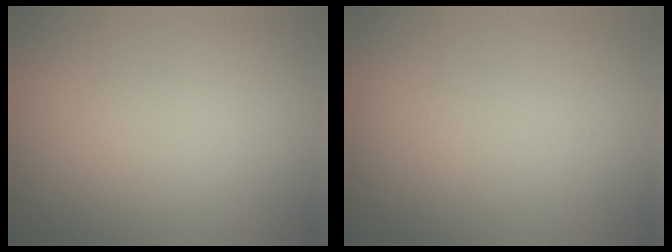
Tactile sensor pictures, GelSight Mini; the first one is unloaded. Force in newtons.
{"total": 0.0}